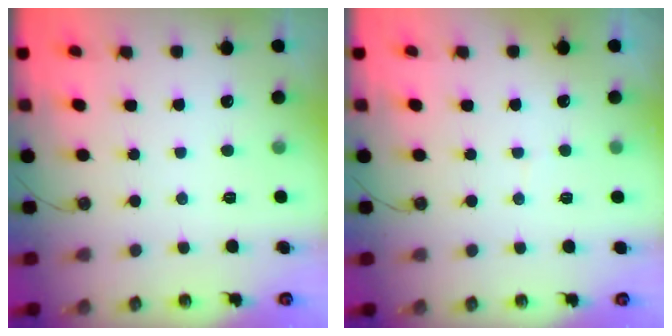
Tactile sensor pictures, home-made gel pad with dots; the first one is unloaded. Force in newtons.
{"total": 2.6, "press": 2.0, "slide": 1.6}